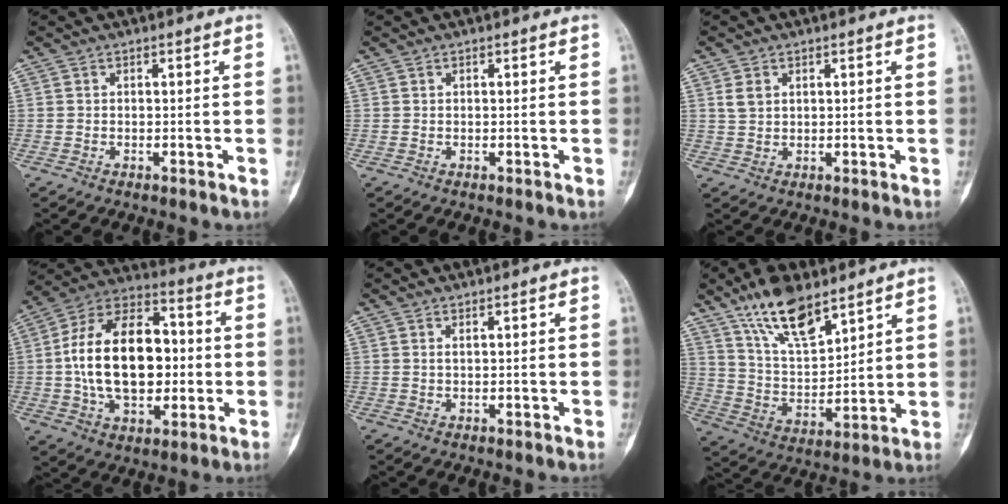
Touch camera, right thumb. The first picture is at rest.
{"total": 0.0}
{"total": 2.9, "force": [1.2, 2.1, 1.6], "torque": [-0.026, -0.001, 0.029]}
{"total": 22.1, "force": [0.1, 13.5, 17.5], "torque": [-0.281, 0.025, 0.004]}
{"total": 0.7, "force": [0.5, 0.0, 0.5], "torque": [-0.011, -0.003, 0.010]}
{"total": 14.5, "force": [10.1, 5.6, 8.8], "torque": [-0.136, -0.054, 0.197]}